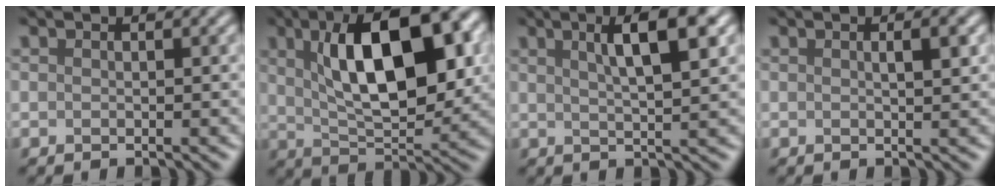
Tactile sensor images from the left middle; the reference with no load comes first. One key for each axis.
{"total": 11.3, "fx": 2.8, "fy": 4.6, "fz": 10.0, "tx": -0.146, "ty": 0.009, "tz": 0.049}
{"total": 5.5, "fx": 2.1, "fy": 1.3, "fz": 4.9, "tx": -0.063, "ty": 0.005, "tz": 0.035}
{"total": 1.8, "fx": 0.4, "fy": 0.5, "fz": 1.7, "tx": -0.012, "ty": 0.005, "tz": -0.001}